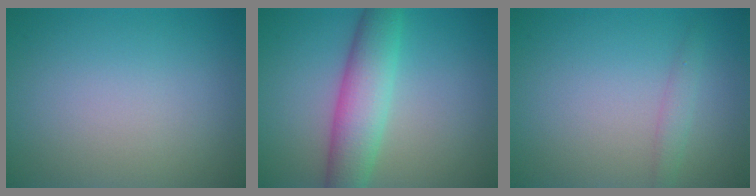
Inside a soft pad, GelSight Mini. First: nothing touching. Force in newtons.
{"total": 5.7, "press": 5.7, "slide": 0.1}
{"total": 1.2, "press": 1.2, "slide": 0.1}